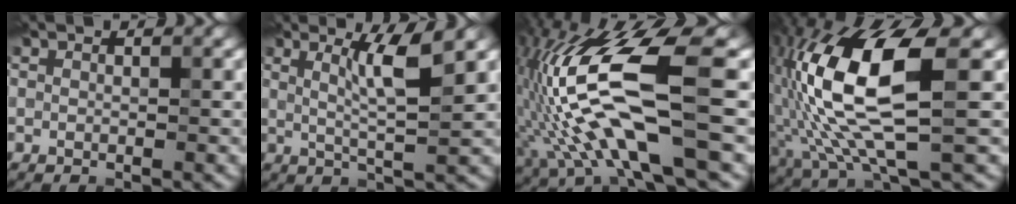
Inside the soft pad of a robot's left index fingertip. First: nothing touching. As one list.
[{"total": 4.0, "force": [1.5, 0.4, 3.7], "torque": [-0.063, -0.004, 0.028]}, {"total": 12.6, "force": [-0.9, 3.3, 12.2], "torque": [-0.258, 0.002, -0.012]}, {"total": 11.0, "force": [0.6, 3.8, 10.3], "torque": [-0.213, 0.004, 0.013]}]